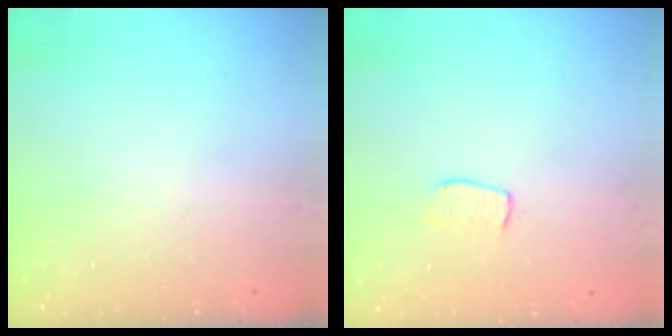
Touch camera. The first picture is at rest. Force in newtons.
{"total": 4.8, "press": 4.8, "slide": 0.3}